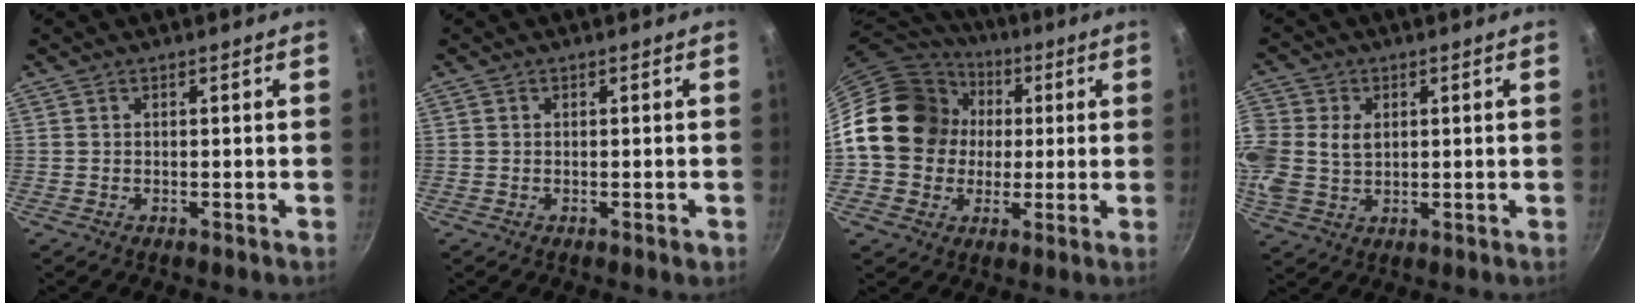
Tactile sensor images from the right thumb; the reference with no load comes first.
{"total": 0.9, "force": [-0.3, 0.4, 0.7], "torque": [-0.010, 0.002, -0.006]}
{"total": 18.5, "force": [1.4, 16.1, 9.0], "torque": [-0.135, 0.035, 0.018]}
{"total": 12.7, "force": [1.6, 10.1, 7.4], "torque": [-0.193, 0.018, 0.032]}